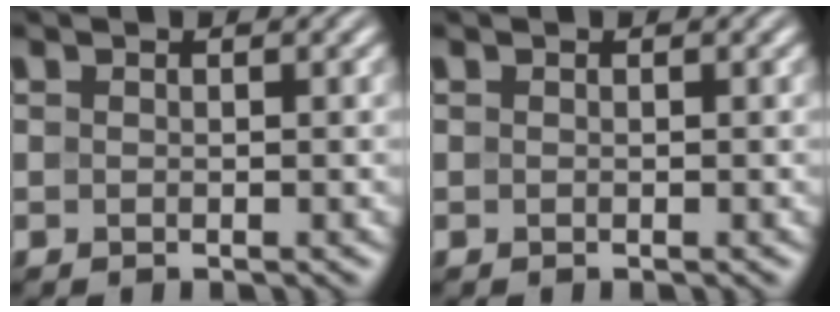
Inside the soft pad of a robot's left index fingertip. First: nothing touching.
{"total": 0.0}